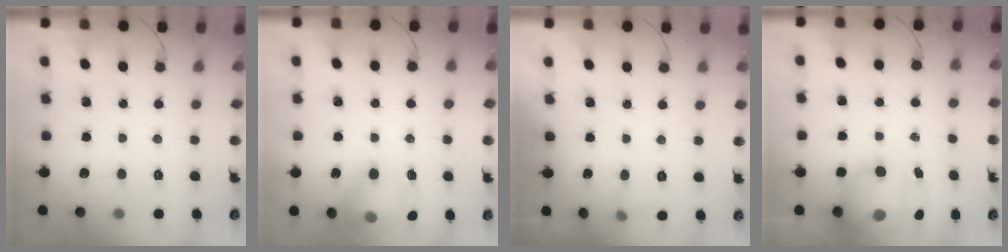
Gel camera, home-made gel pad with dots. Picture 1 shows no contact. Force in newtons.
{"total": 14.7, "press": 14.6, "slide": 1.3}
{"total": 3.3, "press": 3.0, "slide": 1.3}
{"total": 12.7, "press": 12.2, "slide": 3.4}